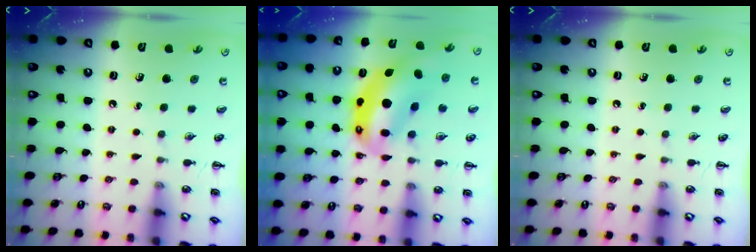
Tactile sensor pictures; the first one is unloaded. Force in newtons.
{"total": 10.6, "press": 10.3, "slide": 2.6}
{"total": 0.0}